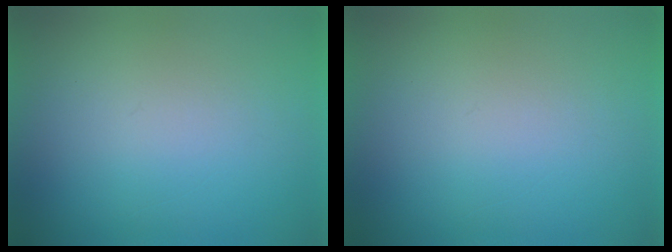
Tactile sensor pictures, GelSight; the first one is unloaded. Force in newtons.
{"total": 0.0}